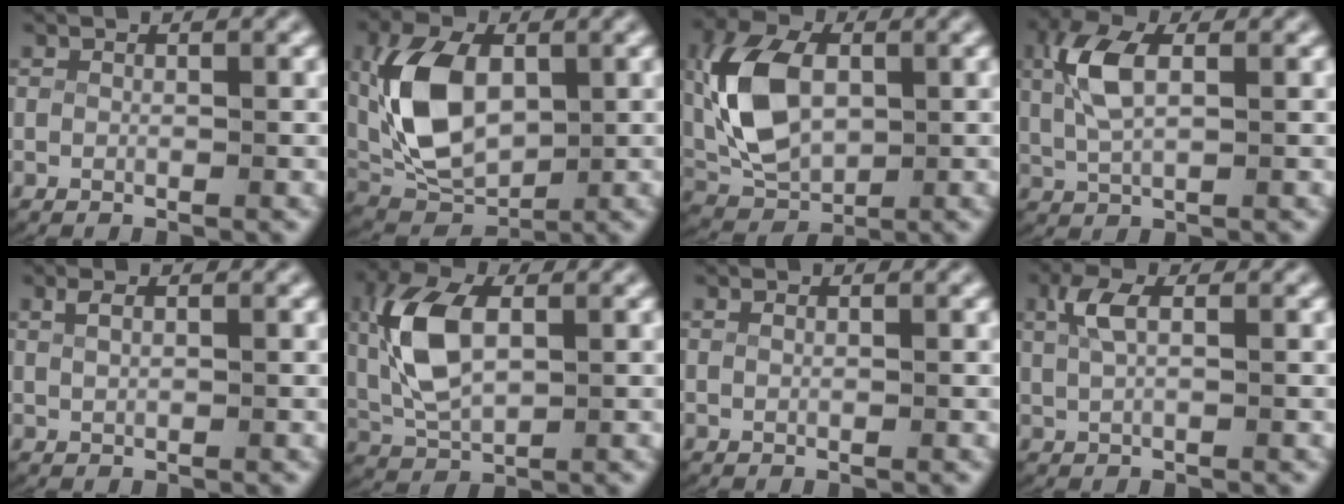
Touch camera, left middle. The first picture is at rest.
{"total": 9.2, "force": [0.9, 6.2, 6.8], "torque": [-0.159, -0.021, 0.025]}
{"total": 8.4, "force": [0.7, 5.8, 6.0], "torque": [-0.140, -0.016, 0.023]}
{"total": 4.2, "force": [1.0, 1.9, 3.7], "torque": [-0.089, 0.001, 0.022]}
{"total": 0.9, "force": [0.6, 0.2, 0.7], "torque": [-0.019, -0.003, 0.017]}
{"total": 6.4, "force": [1.1, 3.7, 5.1], "torque": [-0.131, -0.007, 0.030]}
{"total": 0.0}
{"total": 2.3, "force": [0.7, 0.8, 2.0], "torque": [-0.050, 0.002, 0.017]}